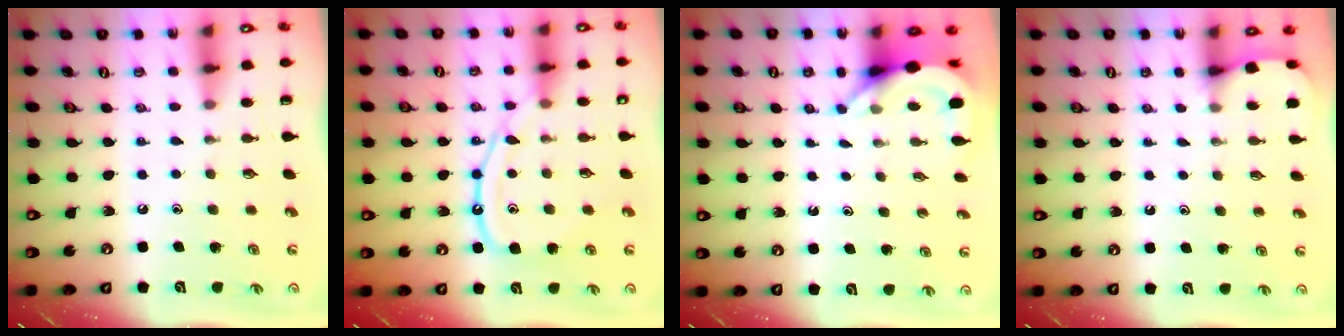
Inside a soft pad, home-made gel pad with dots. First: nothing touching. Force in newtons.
{"total": 11.4, "press": 11.3, "slide": 1.2}
{"total": 5.2, "press": 5.2, "slide": 0.2}
{"total": 3.0, "press": 2.9, "slide": 0.3}